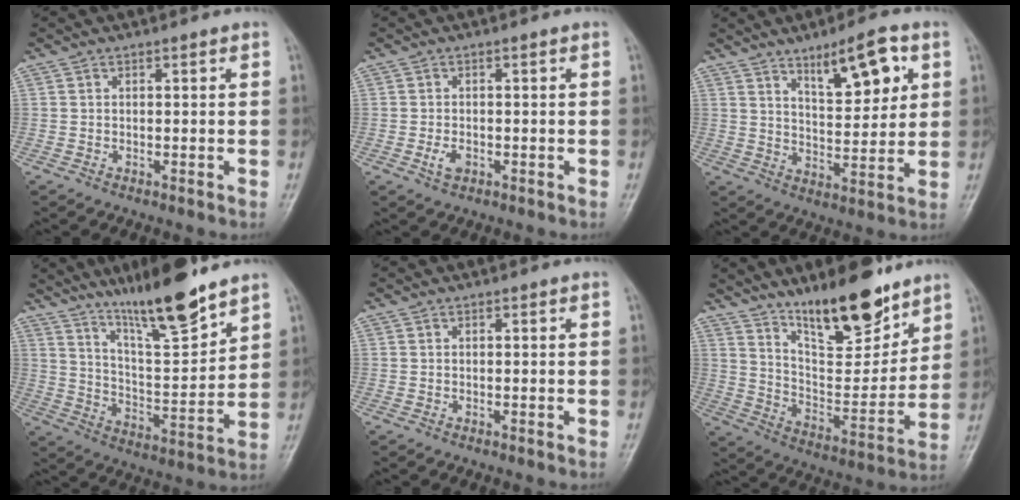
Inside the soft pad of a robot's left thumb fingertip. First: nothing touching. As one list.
[{"total": 2.1, "force": [-0.8, 1.3, 1.4], "torque": [-0.028, 0.000, -0.014]}, {"total": 11.1, "force": [5.6, 3.9, 8.7], "torque": [-0.114, -0.033, 0.093]}, {"total": 15.2, "force": [11.5, 2.3, 9.5], "torque": [-0.142, -0.073, 0.203]}, {"total": 0.0}, {"total": 17.4, "force": [12.8, 5.6, 10.5], "torque": [-0.122, -0.090, 0.221]}]